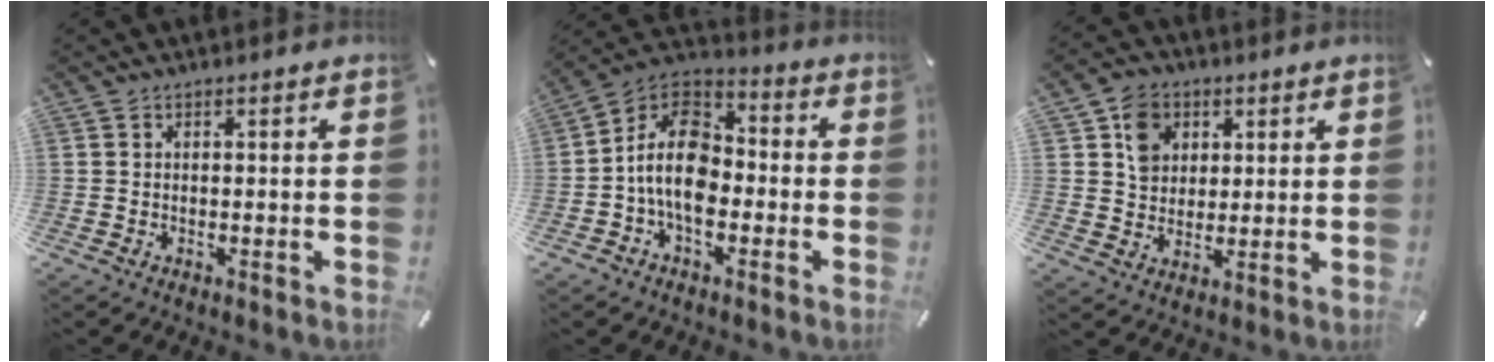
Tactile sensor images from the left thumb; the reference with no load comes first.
{"total": 13.7, "force": [-3.7, 9.0, 9.6], "torque": [-0.204, 0.021, -0.072]}
{"total": 7.7, "force": [2.8, 6.6, 2.7], "torque": [-0.041, 0.004, 0.051]}